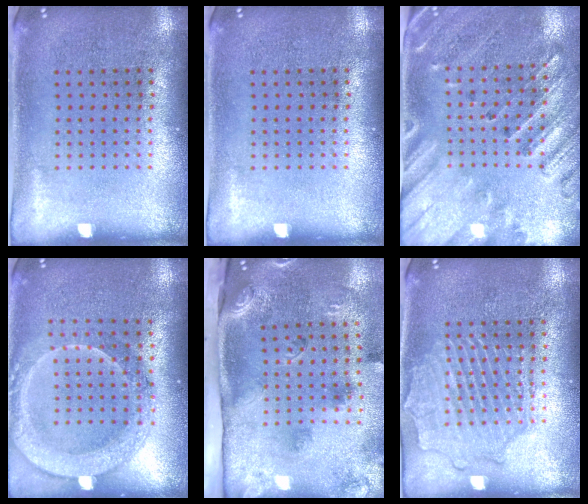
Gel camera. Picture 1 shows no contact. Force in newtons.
{"total": 0.0}
{"total": 2.4, "press": 2.1, "slide": 1.3}
{"total": 2.0, "press": 1.8, "slide": 0.7}
{"total": 3.2, "press": 2.0, "slide": 2.6}
{"total": 2.6, "press": 2.6, "slide": 0.2}